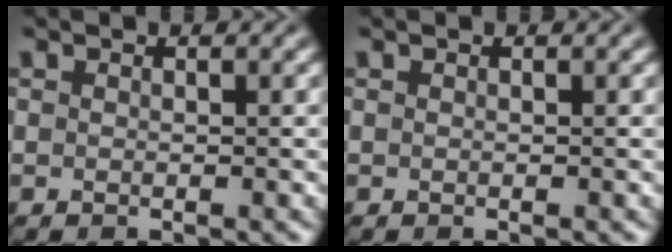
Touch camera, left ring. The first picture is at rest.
{"total": 0.0}